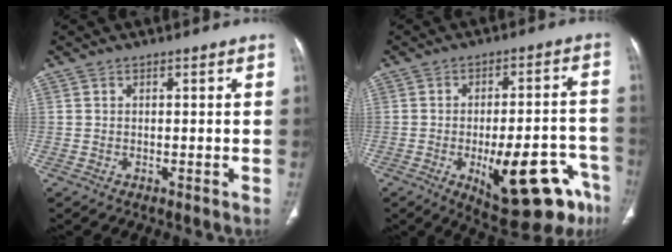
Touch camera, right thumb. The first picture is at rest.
{"total": 20.2, "force": [-9.4, 7.1, 16.4], "torque": [-0.152, 0.042, -0.114]}